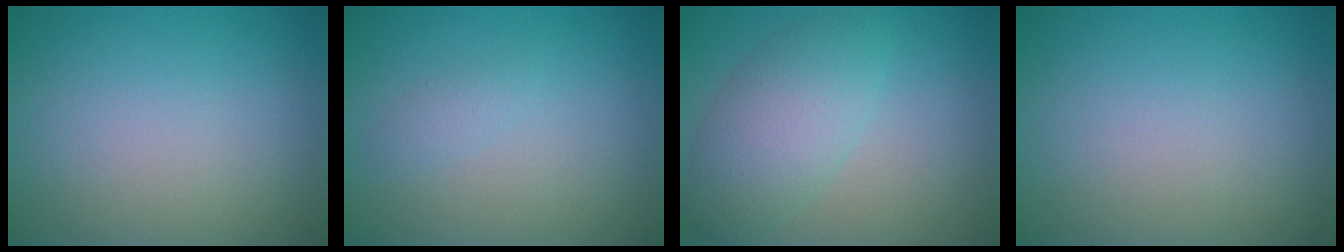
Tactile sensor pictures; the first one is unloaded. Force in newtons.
{"total": 0.8, "press": 0.8, "slide": 0.0}
{"total": 4.8, "press": 4.8, "slide": 0.1}
{"total": 0.0}